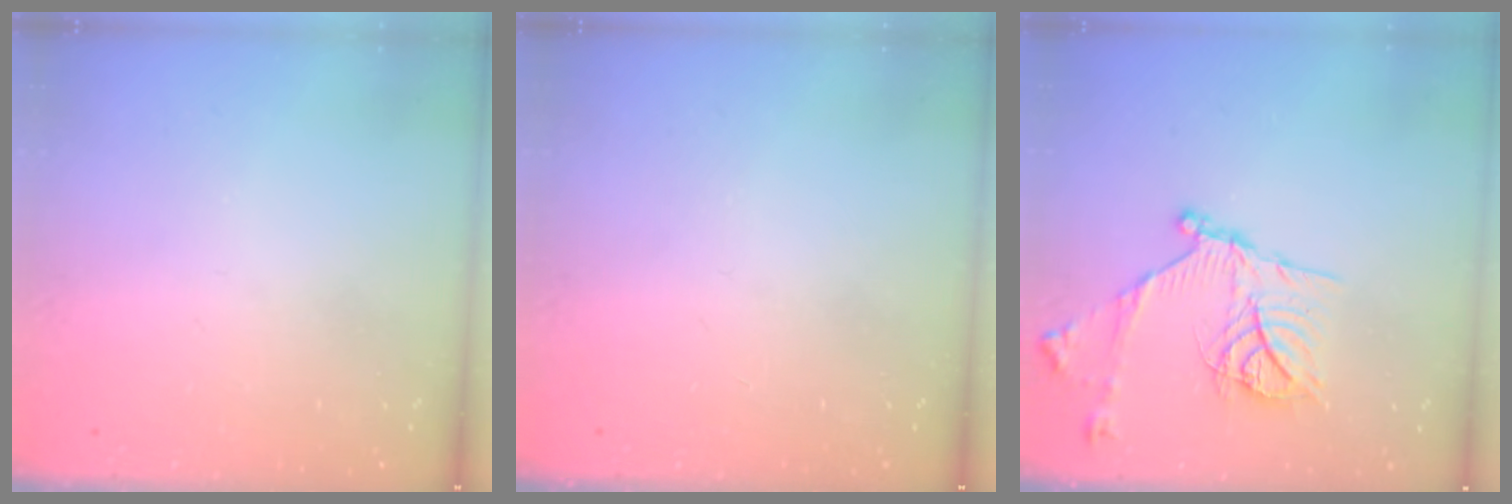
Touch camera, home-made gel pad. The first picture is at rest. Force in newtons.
{"total": 0.0}
{"total": 18.1, "press": 18.0, "slide": 1.7}